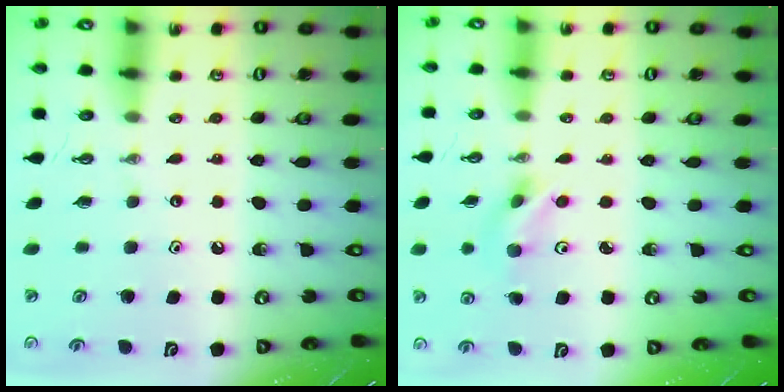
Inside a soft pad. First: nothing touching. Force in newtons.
{"total": 5.4, "press": 4.5, "slide": 2.9}